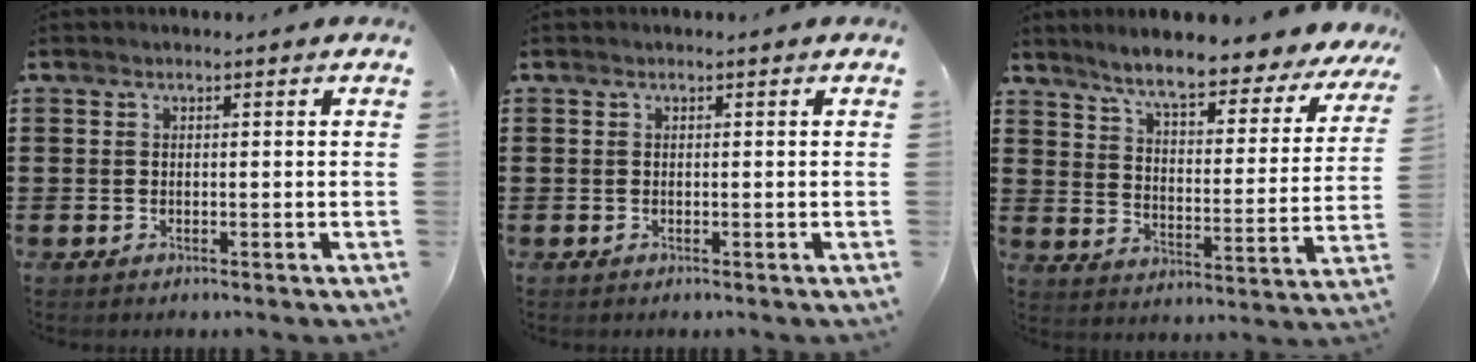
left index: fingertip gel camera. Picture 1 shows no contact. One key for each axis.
{"total": 0.0}
{"total": 7.5, "fx": 6.6, "fy": 0.3, "fz": 3.6, "tx": -0.089, "ty": -0.041, "tz": 0.108}